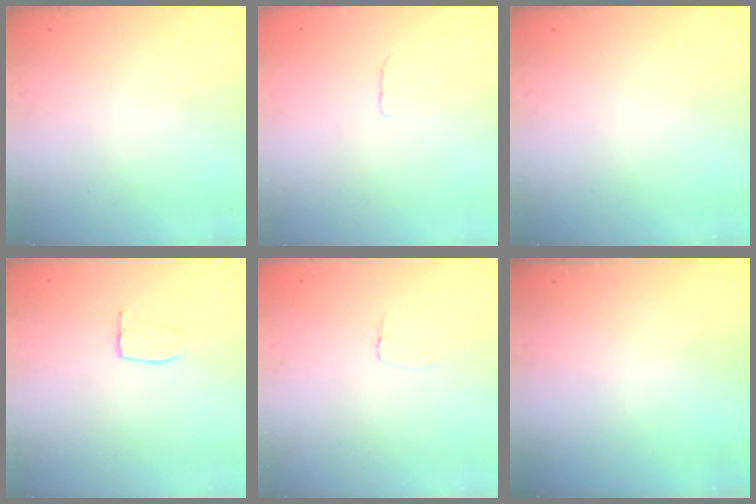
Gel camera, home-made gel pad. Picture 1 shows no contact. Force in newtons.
{"total": 2.7, "press": 2.7, "slide": 0.2}
{"total": 0.0}
{"total": 6.3, "press": 6.3, "slide": 0.4}
{"total": 2.9, "press": 2.9, "slide": 0.3}
{"total": 0.0}